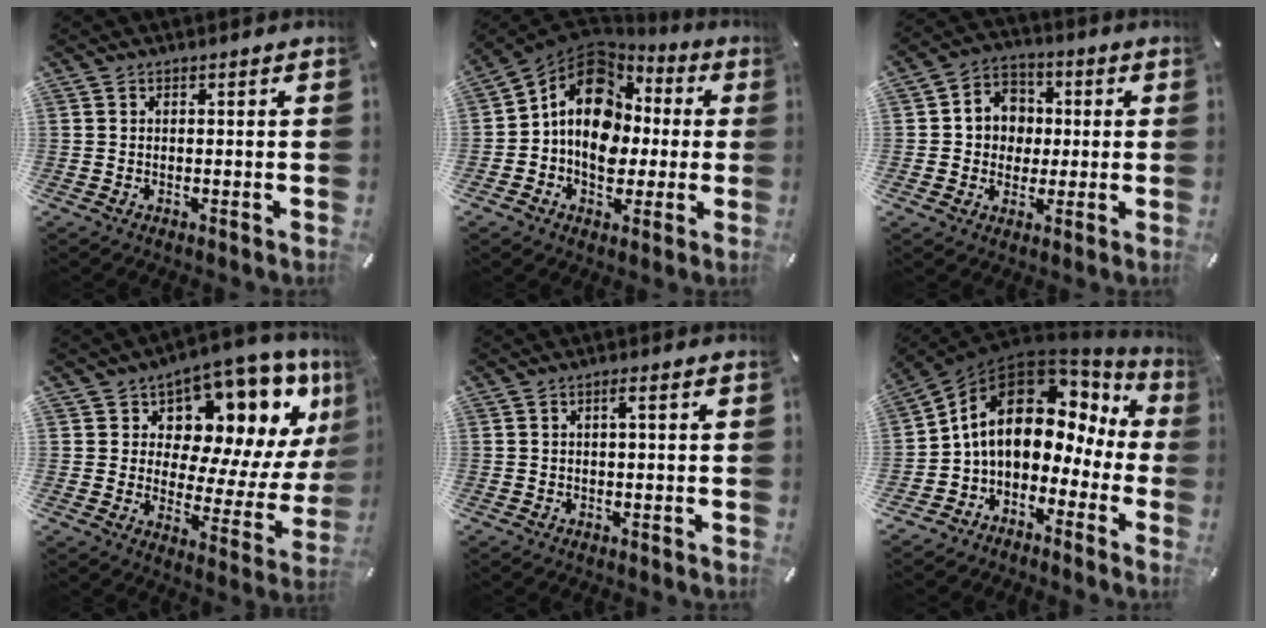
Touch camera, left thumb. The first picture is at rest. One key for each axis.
{"total": 15.3, "fx": 0.6, "fy": 12.5, "fz": 8.9, "tx": -0.154, "ty": -0.002, "tz": 0.011}
{"total": 7.8, "fx": -0.5, "fy": 7.5, "fz": 2.0, "tx": -0.041, "ty": 0.010, "tz": -0.008}
{"total": 11.2, "fx": 8.0, "fy": 6.0, "fz": 4.9, "tx": -0.060, "ty": -0.098, "tz": 0.128}
{"total": 2.0, "fx": 0.0, "fy": 0.2, "fz": 1.9, "tx": -0.035, "ty": 0.000, "tz": -0.001}
{"total": 13.3, "fx": 2.6, "fy": 9.4, "fz": 9.1, "tx": -0.161, "ty": -0.015, "tz": 0.041}